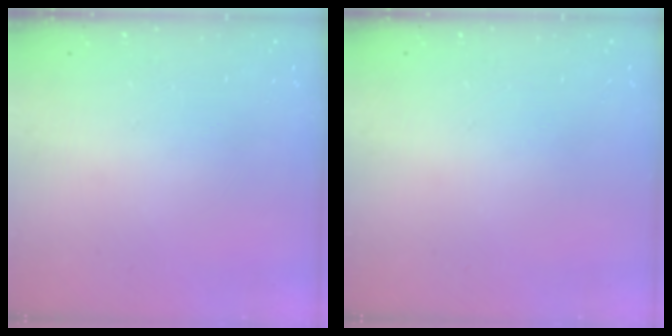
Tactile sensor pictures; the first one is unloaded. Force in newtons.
{"total": 0.0}